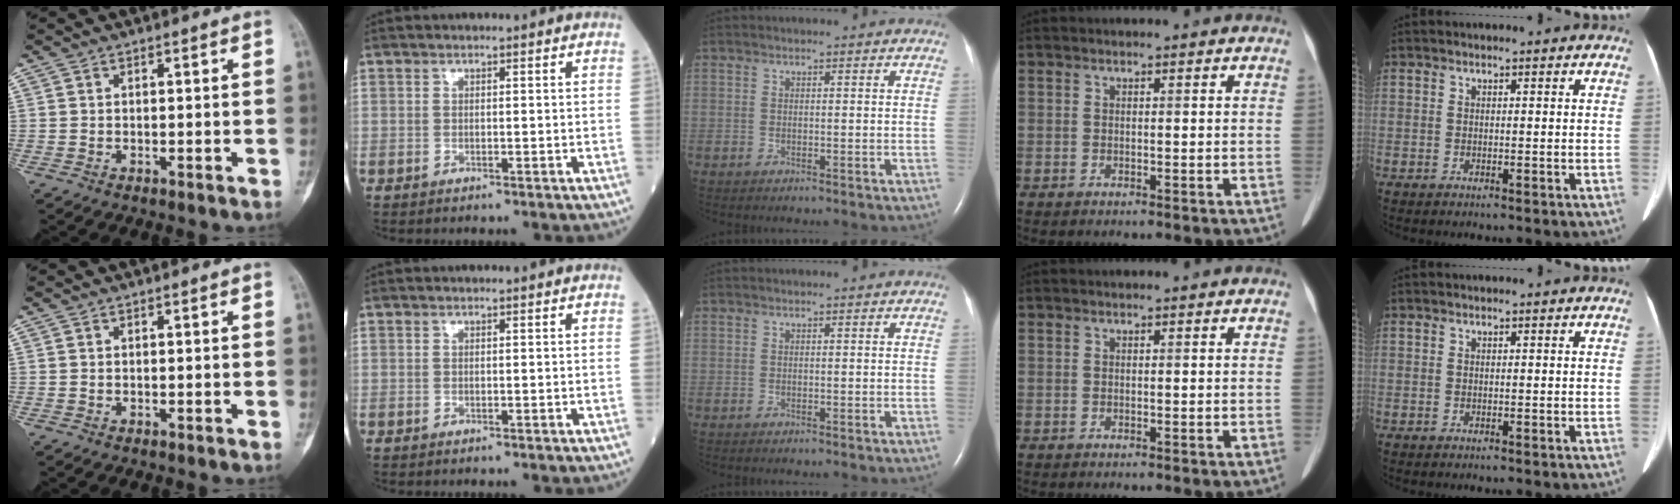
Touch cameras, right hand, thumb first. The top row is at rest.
{}